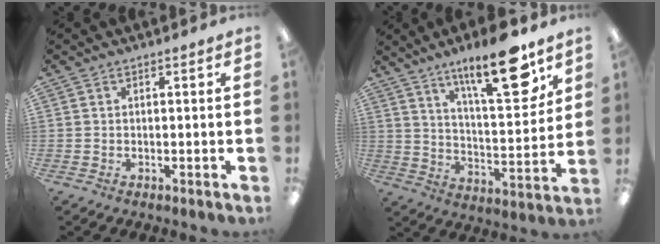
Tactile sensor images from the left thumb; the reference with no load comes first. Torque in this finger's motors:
{"motor_torque": [0.35, 0.47, 1.35, -1.42, 0.12]}